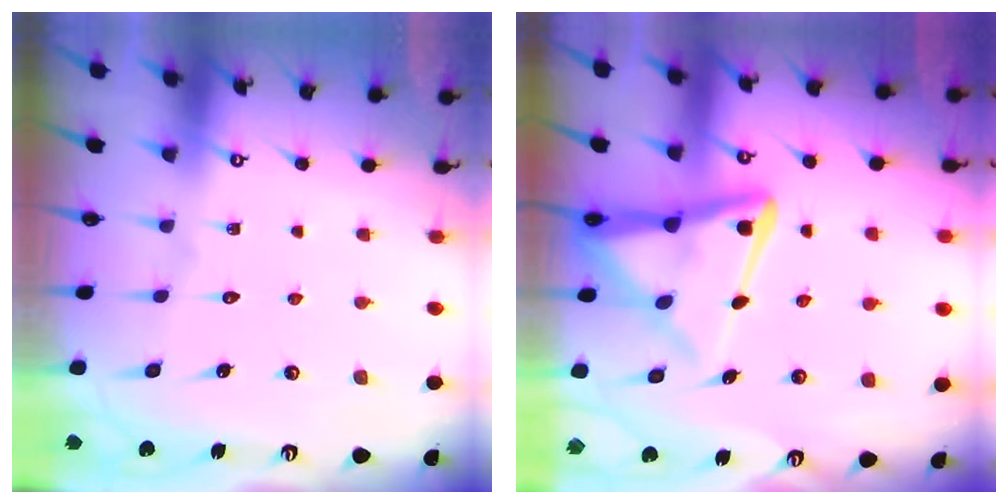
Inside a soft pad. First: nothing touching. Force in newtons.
{"total": 13.3, "press": 13.2, "slide": 1.4}